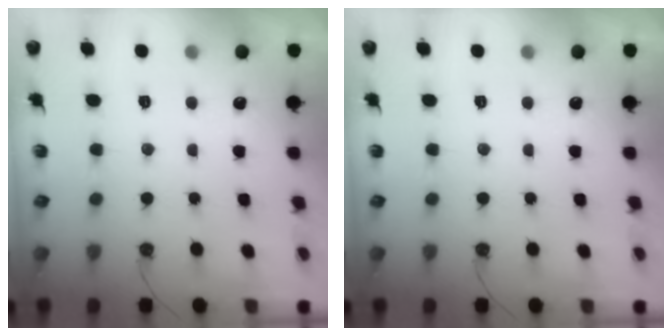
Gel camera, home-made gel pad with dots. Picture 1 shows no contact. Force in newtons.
{"total": 0.0}